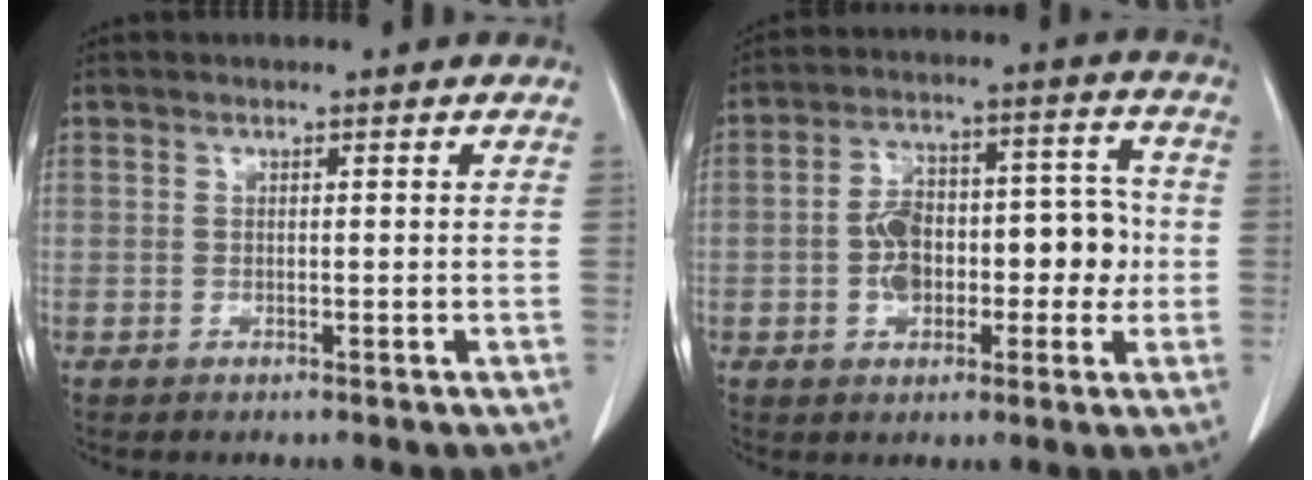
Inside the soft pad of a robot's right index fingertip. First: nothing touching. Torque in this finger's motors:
{"motor_torque": [0.42, -0.05, 0.25, 0.11]}